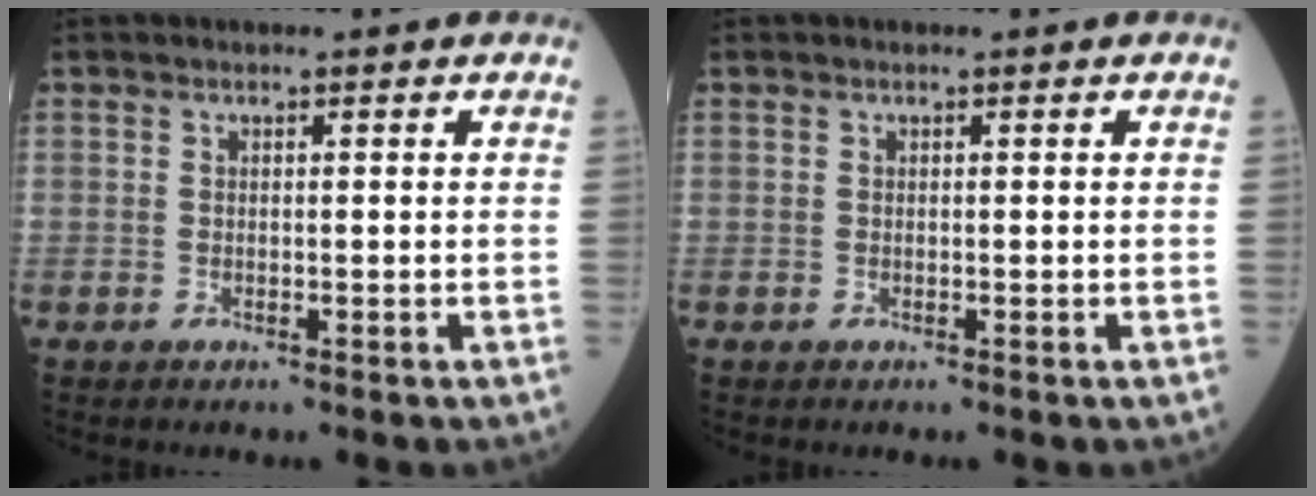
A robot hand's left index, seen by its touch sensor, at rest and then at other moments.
{"total": 0.0}